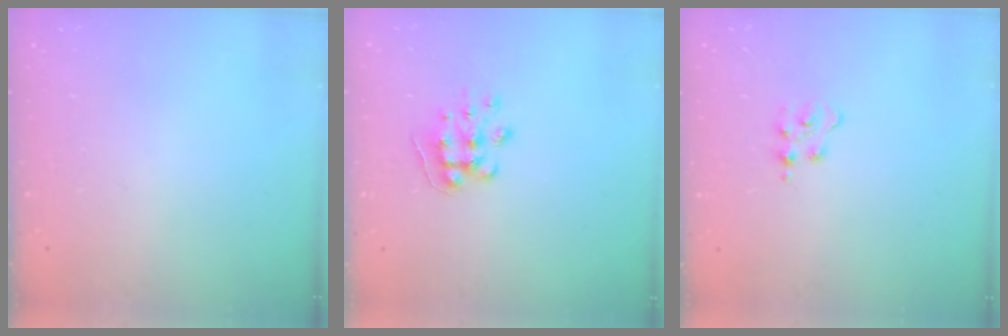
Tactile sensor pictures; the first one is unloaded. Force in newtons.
{"total": 8.9, "press": 8.9, "slide": 0.8}
{"total": 2.5, "press": 2.5, "slide": 0.4}